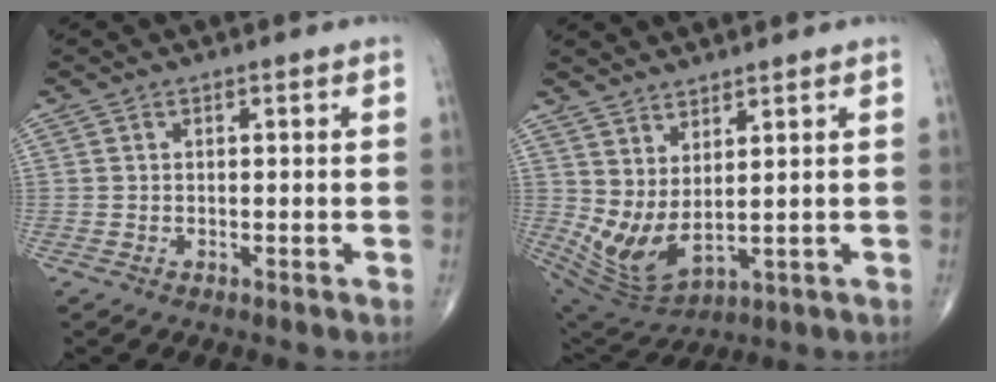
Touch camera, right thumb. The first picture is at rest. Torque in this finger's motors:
{"motor_torque": [2.36, 2.62, -0.08, -0.36, 0.01]}